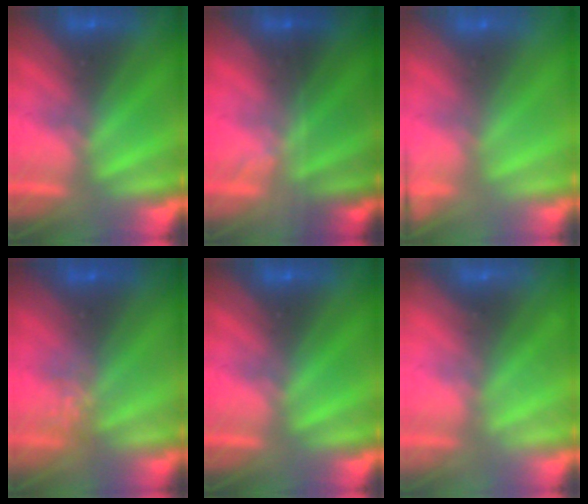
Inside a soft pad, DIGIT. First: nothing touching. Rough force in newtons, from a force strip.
{"total": 1.6}
{"total": 5.9}
{"total": 3.8}
{"total": 0.0}
{"total": 2.0}